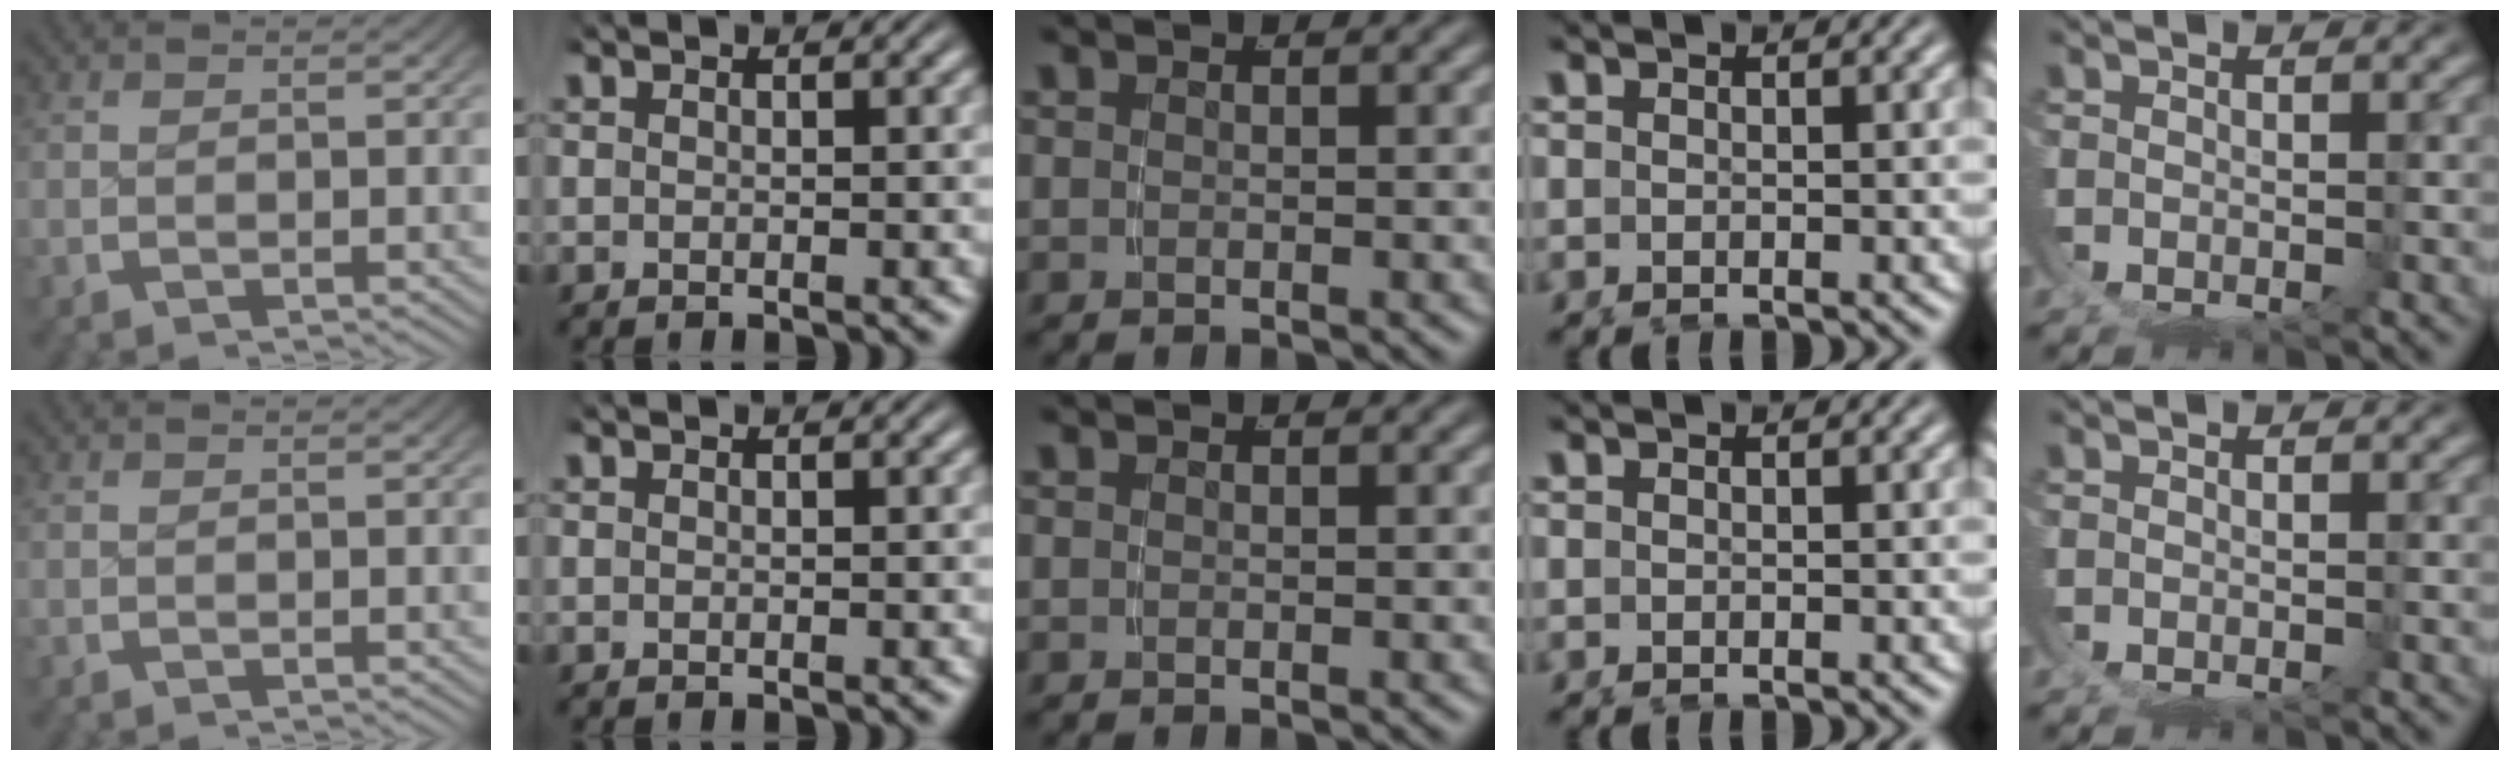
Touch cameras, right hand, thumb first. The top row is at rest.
{}